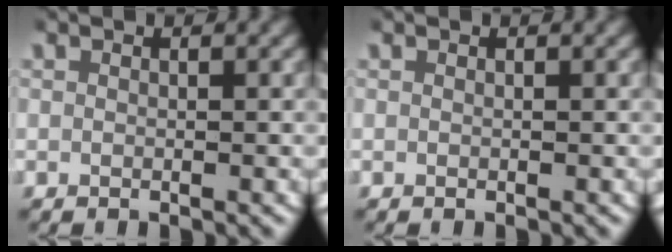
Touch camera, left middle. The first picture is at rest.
{"total": 0.0}